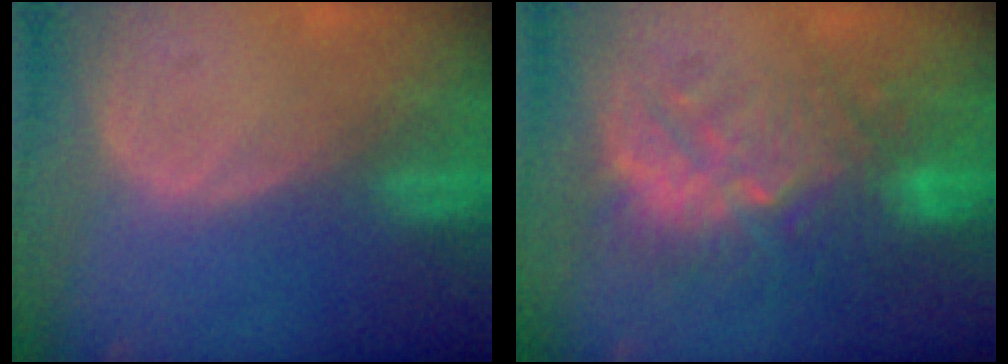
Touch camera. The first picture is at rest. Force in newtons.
{"total": 9.6, "press": 9.4, "slide": 2.1}